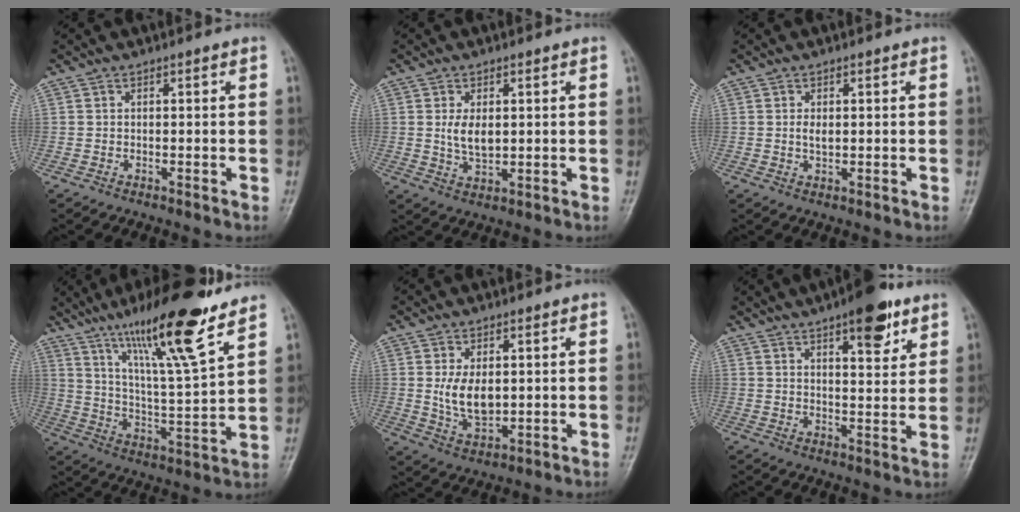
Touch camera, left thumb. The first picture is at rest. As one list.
[{"total": 5.1, "force": [0.8, 2.9, 4.2], "torque": [-0.069, -0.011, 0.020]}, {"total": 2.0, "force": [0.3, 1.1, 1.7], "torque": [-0.028, -0.002, 0.006]}, {"total": 19.3, "force": [13.0, 2.6, 14.1], "torque": [-0.220, -0.064, 0.221]}, {"total": 7.4, "force": [0.9, 4.4, 6.0], "torque": [-0.094, -0.014, 0.027]}, {"total": 10.4, "force": [6.1, 3.6, 7.6], "torque": [-0.083, -0.029, 0.085]}]